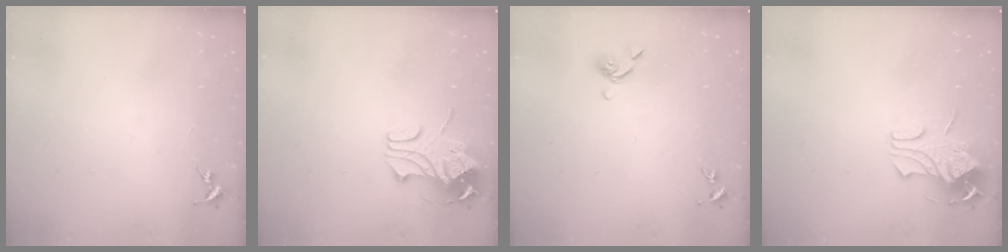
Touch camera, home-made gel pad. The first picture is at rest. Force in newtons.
{"total": 10.3, "press": 10.2, "slide": 0.9}
{"total": 6.8, "press": 6.7, "slide": 0.9}
{"total": 8.9, "press": 8.9, "slide": 0.7}